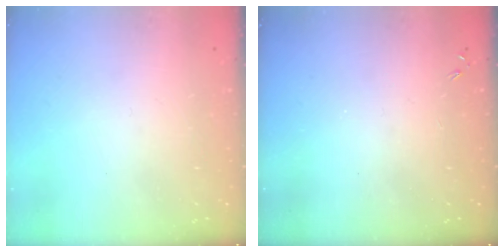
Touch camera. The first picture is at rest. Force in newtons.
{"total": 0.0}